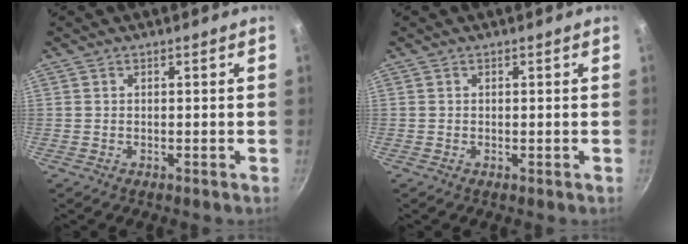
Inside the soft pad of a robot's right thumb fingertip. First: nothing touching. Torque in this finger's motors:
{"motor_torque": [0.14, 0.02, 0.28, -0.25, -0.02]}